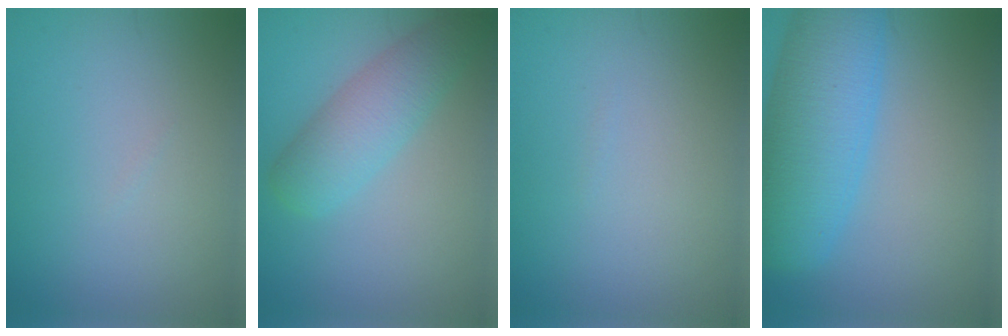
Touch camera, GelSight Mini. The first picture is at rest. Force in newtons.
{"total": 5.8, "press": 5.8, "slide": 0.2}
{"total": 0.0}
{"total": 9.7, "press": 9.7, "slide": 0.6}